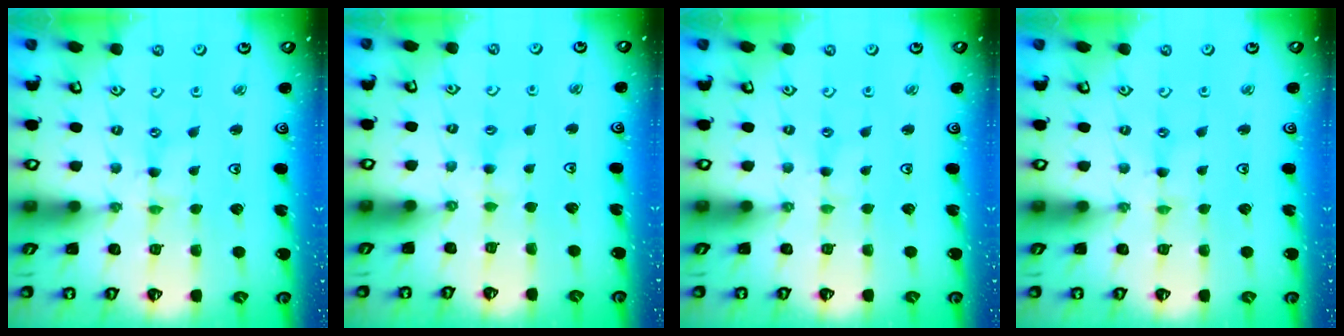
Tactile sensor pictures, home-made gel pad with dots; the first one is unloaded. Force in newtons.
{"total": 2.3, "press": 2.3, "slide": 0.4}
{"total": 0.6, "press": 0.6, "slide": 0.2}
{"total": 1.2, "press": 1.2, "slide": 0.3}